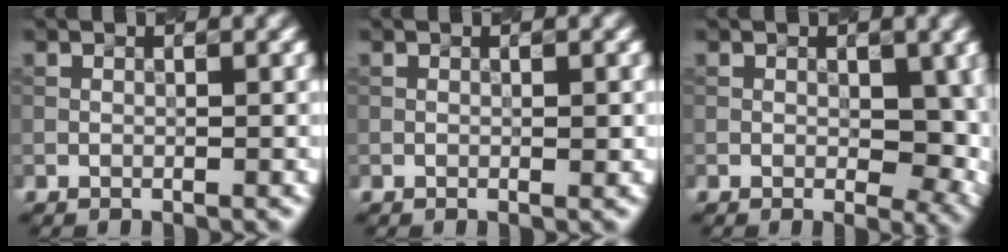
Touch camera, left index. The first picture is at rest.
{"total": 0.6, "force": [0.0, 0.1, 0.5], "torque": [-0.009, -0.002, 0.001]}
{"total": 4.6, "force": [0.3, 2.5, 3.8], "torque": [-0.045, -0.009, 0.007]}